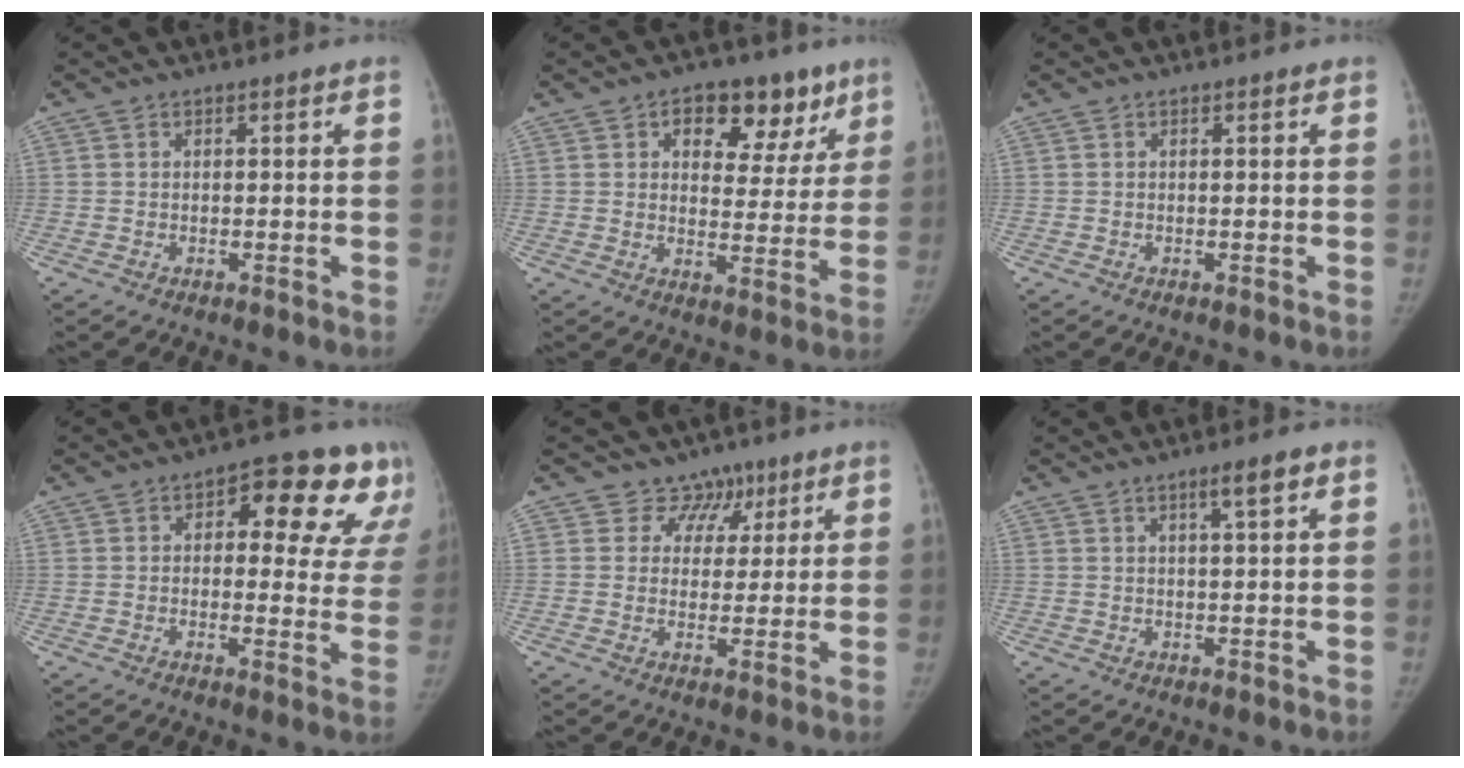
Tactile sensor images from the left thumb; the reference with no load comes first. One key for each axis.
{"total": 12.9, "fx": 6.9, "fy": 8.0, "fz": 7.3, "tx": -0.033, "ty": -0.020, "tz": 0.094}
{"total": 0.0}
{"total": 15.9, "fx": 7.6, "fy": 8.0, "fz": 11.4, "tx": -0.081, "ty": -0.011, "tz": 0.083}
{"total": 5.7, "fx": 3.4, "fy": 4.6, "fz": -0.4, "tx": 0.049, "ty": -0.018, "tz": 0.049}
{"total": 3.4, "fx": 1.8, "fy": 0.3, "fz": 2.9, "tx": -0.043, "ty": -0.006, "tz": 0.031}